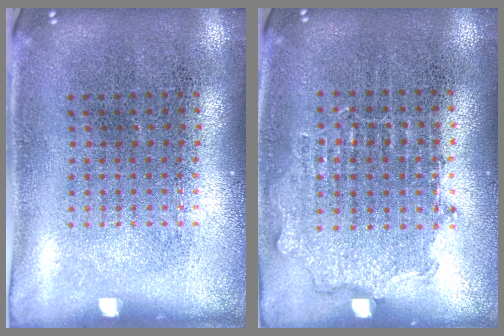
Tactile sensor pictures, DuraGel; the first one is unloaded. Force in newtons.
{"total": 0.8, "press": 0.7, "slide": 0.3}